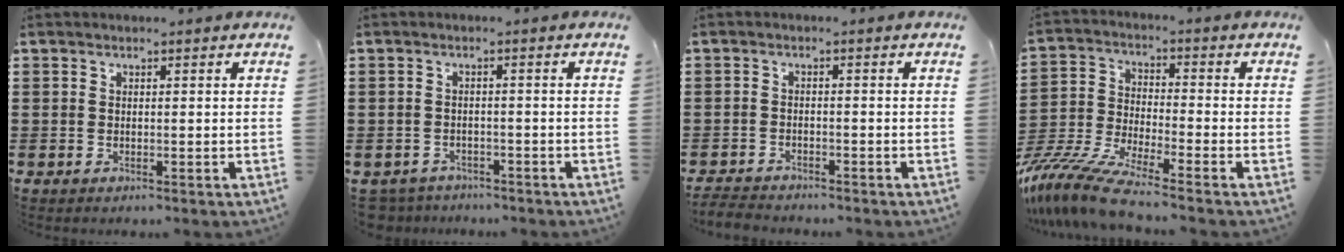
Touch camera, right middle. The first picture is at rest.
{"total": 2.3, "force": [-2.2, 0.5, -0.2], "torque": [-0.005, 0.000, -0.051]}
{"total": 2.5, "force": [-2.5, 0.2, 0.1], "torque": [-0.008, -0.003, -0.053]}
{"total": 9.3, "force": [-8.1, 0.5, 4.6], "torque": [-0.110, -0.007, -0.165]}